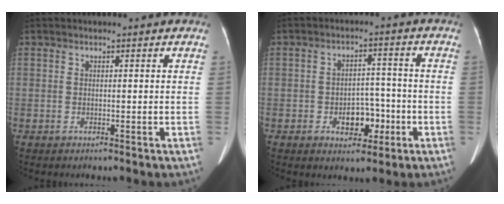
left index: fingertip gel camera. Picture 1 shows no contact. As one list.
[{"total": 5.7, "force": [-2.2, 3.7, 3.8], "torque": [-0.056, 0.015, -0.028]}]